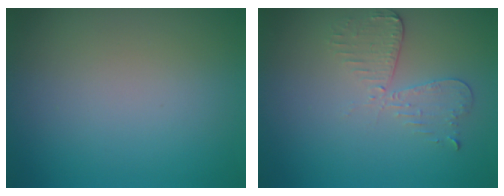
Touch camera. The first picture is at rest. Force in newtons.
{"total": 3.0, "press": 2.6, "slide": 1.5}